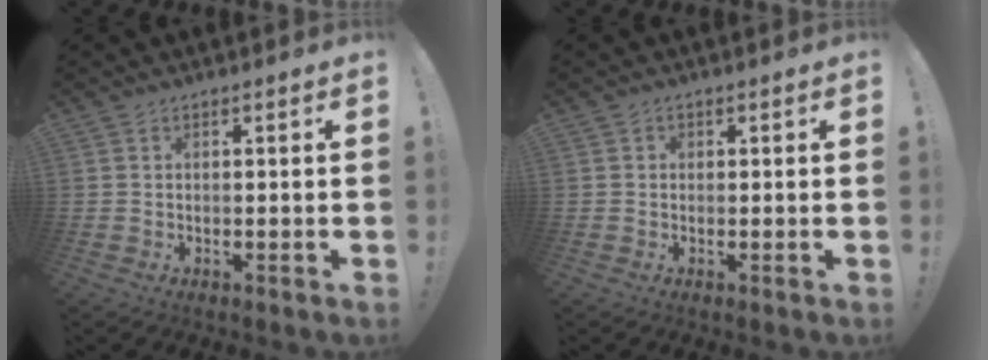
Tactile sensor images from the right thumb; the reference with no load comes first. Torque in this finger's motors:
{"motor_torque": [0.01, 0.16, -0.01, -0.19, 0.01]}